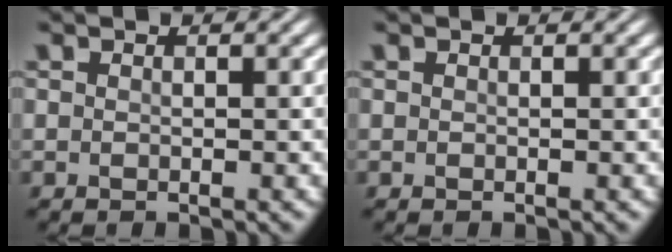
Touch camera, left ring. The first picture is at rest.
{"total": 0.0}